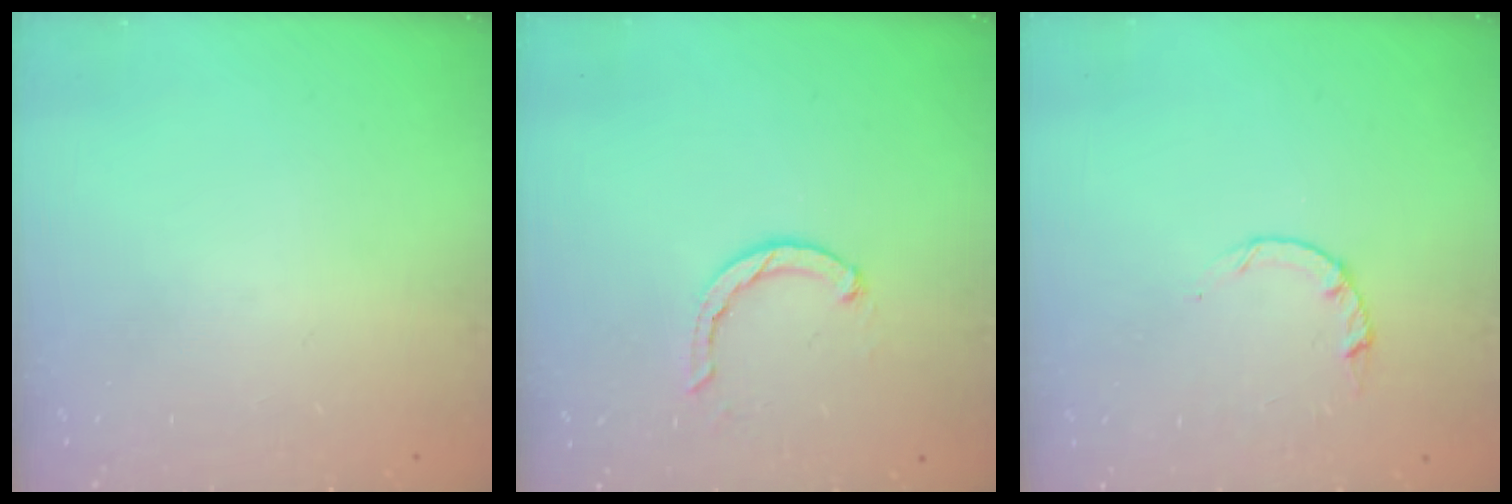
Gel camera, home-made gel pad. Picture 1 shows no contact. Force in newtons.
{"total": 2.4, "press": 2.3, "slide": 0.4}
{"total": 2.2, "press": 2.1, "slide": 0.4}